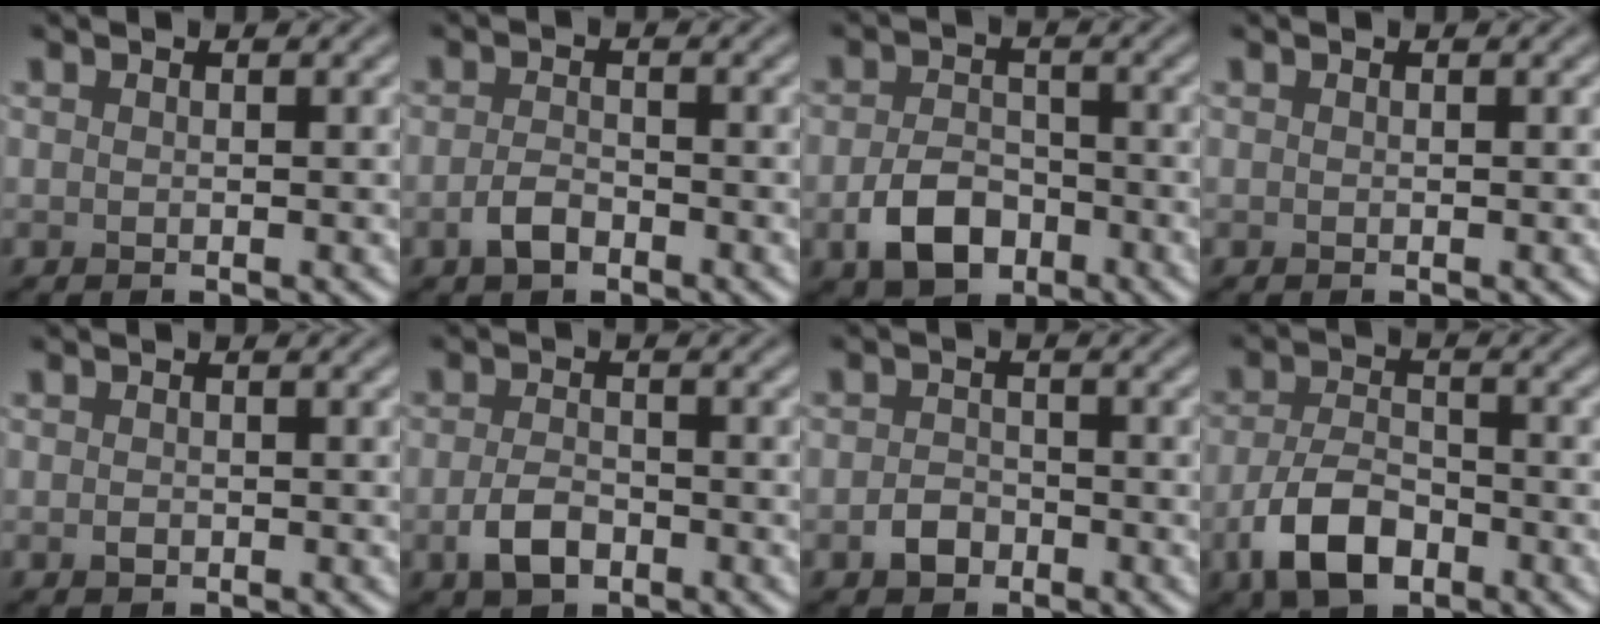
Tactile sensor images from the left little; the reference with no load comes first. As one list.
[{"total": 2.0, "force": [-1.3, 1.0, 1.2], "torque": [-0.025, 0.002, -0.029]}, {"total": 4.7, "force": [-2.2, 3.1, 2.7], "torque": [-0.052, -0.003, -0.043]}, {"total": 0.0}, {"total": 0.7, "force": [-0.2, 0.6, 0.3], "torque": [-0.007, -0.002, -0.007]}, {"total": 2.9, "force": [-1.4, 1.7, 1.9], "torque": [-0.039, -0.002, -0.032]}, {"total": 2.1, "force": [-1.2, 1.5, 0.8], "torque": [-0.012, 0.001, -0.029]}, {"total": 5.5, "force": [-2.9, 3.0, 3.6], "torque": [-0.072, -0.004, -0.058]}]